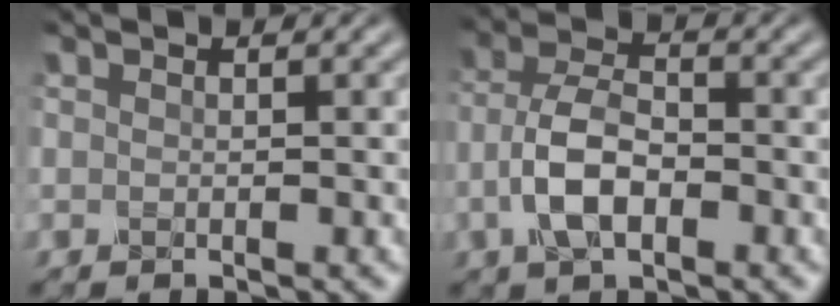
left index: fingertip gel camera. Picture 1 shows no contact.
{"total": 5.1, "force": [-1.7, 2.6, 4.1], "torque": [-0.083, 0.004, -0.039]}